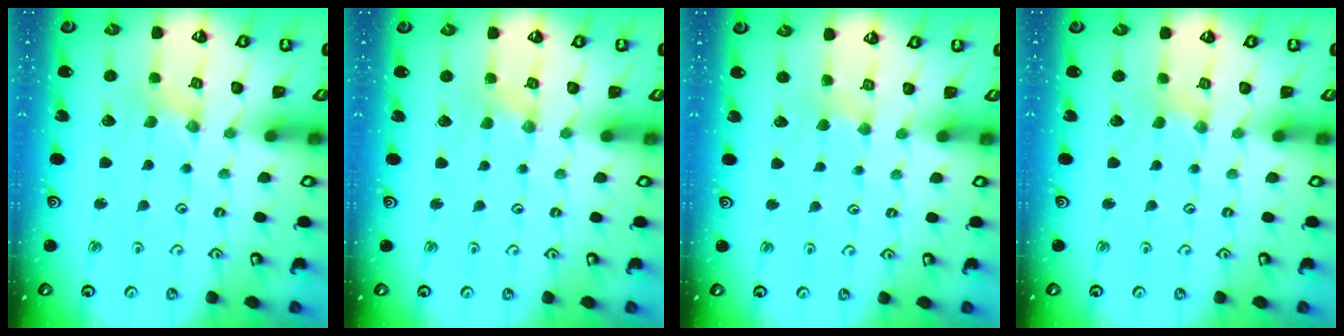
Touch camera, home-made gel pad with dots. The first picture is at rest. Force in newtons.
{"total": 1.8, "press": 1.8, "slide": 0.4}
{"total": 2.0, "press": 2.0, "slide": 0.3}
{"total": 0.7, "press": 0.7, "slide": 0.1}